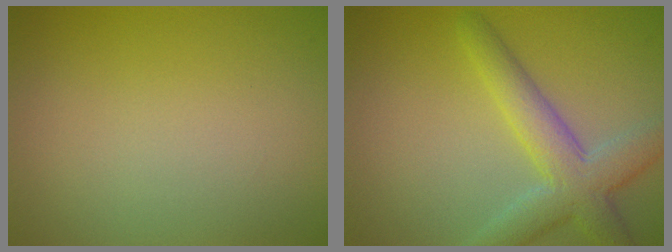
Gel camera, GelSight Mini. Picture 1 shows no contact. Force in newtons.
{"total": 4.9, "press": 4.9, "slide": 0.3}